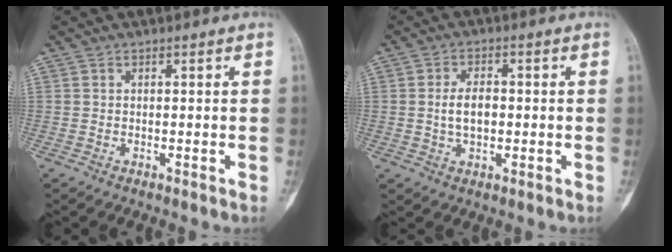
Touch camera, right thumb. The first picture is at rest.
{"total": 5.1, "force": [-0.3, 2.9, 4.2], "torque": [-0.076, 0.008, -0.006]}